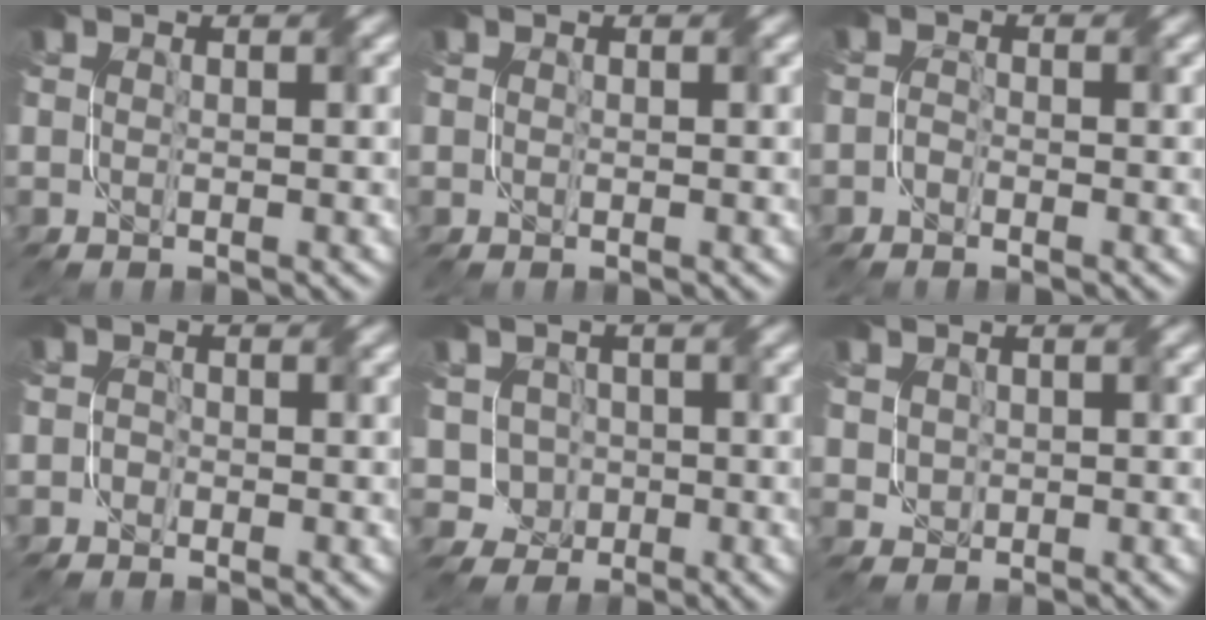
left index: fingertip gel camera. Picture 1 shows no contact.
{"total": 0.0}
{"total": 1.1, "force": [-1.1, -0.1, 0.0], "torque": [0.001, 0.004, -0.025]}
{"total": 0.8, "force": [-0.8, 0.3, -0.1], "torque": [0.015, 0.004, -0.016]}
{"total": 3.4, "force": [-0.5, 3.1, 1.2], "torque": [-0.022, 0.010, -0.023]}
{"total": 1.4, "force": [0.2, 1.3, 0.5], "torque": [-0.025, 0.006, 0.021]}